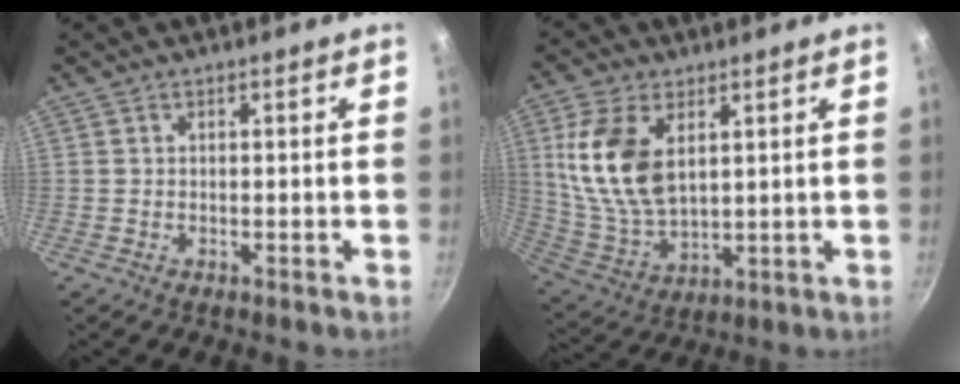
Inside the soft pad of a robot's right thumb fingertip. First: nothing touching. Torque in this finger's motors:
{"motor_torque": [-1.28, 1.84, 1.62, -0.01, 0.37]}